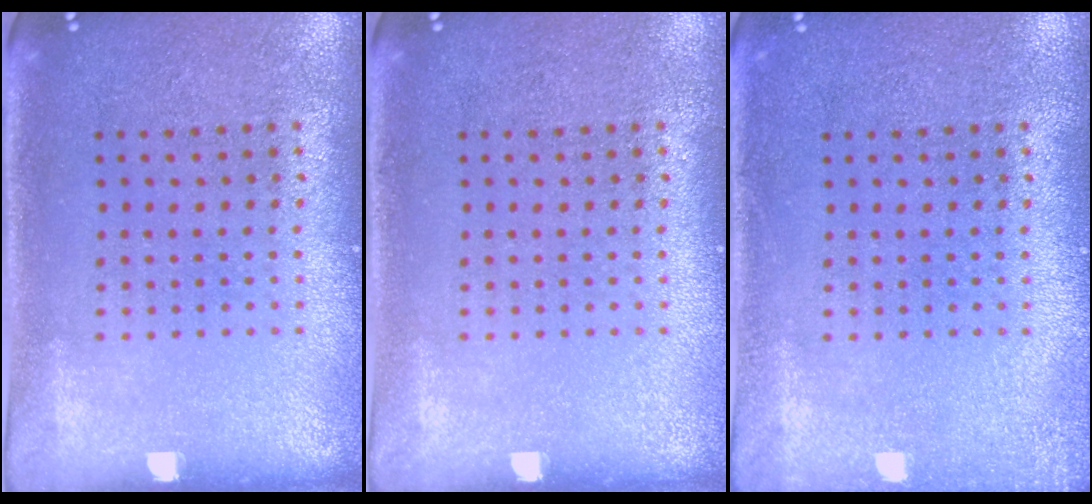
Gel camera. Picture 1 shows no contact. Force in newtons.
{"total": 0.0}
{"total": 1.1, "press": 1.1, "slide": 0.3}